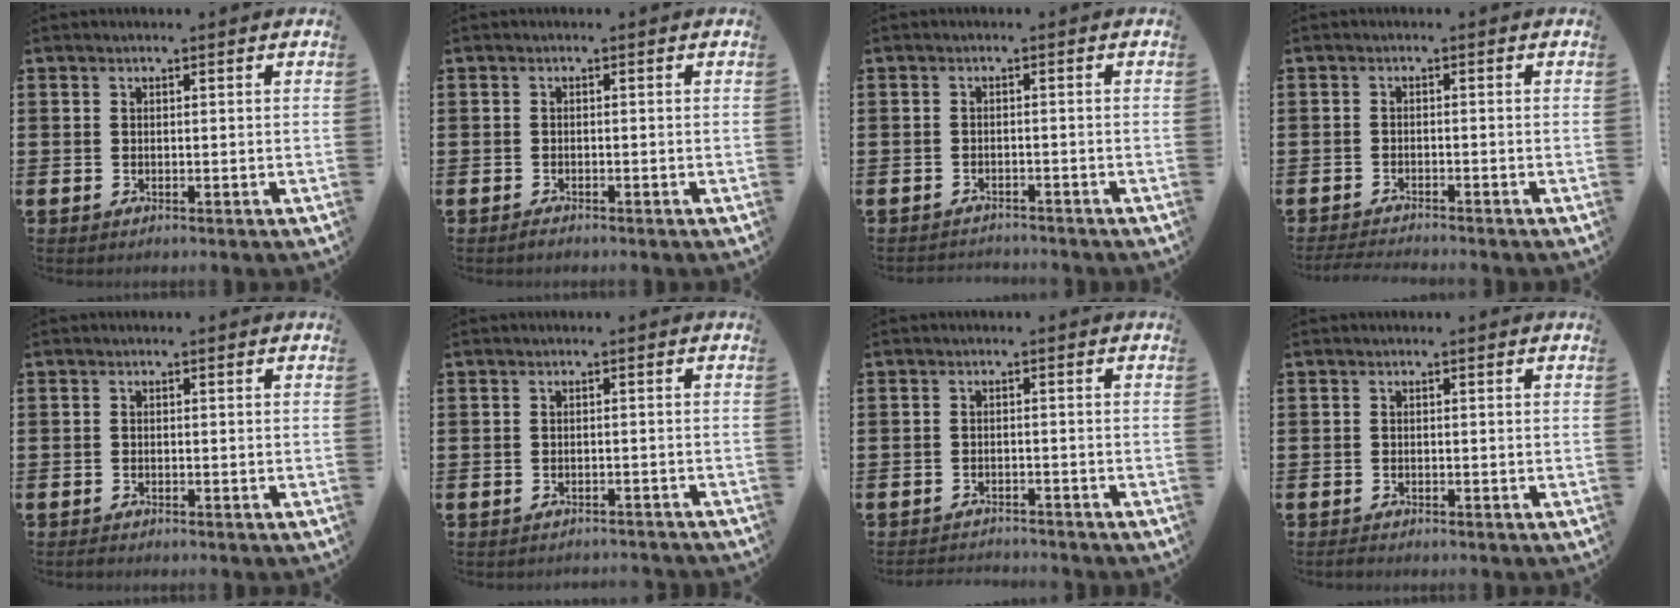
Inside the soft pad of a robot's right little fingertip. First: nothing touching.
{"total": 0.5, "force": [-0.4, 0.1, 0.2], "torque": [-0.006, -0.002, -0.009]}
{"total": 1.3, "force": [-1.3, 0.0, -0.1], "torque": [-0.002, 0.003, -0.028]}
{"total": 1.5, "force": [-1.4, -0.1, 0.3], "torque": [-0.004, 0.003, -0.029]}
{"total": 0.6, "force": [-0.6, 0.2, 0.1], "torque": [-0.004, 0.000, -0.012]}
{"total": 1.1, "force": [-1.1, -0.1, -0.2], "torque": [0.000, 0.003, -0.024]}
{"total": 1.8, "force": [-1.8, 0.0, -0.2], "torque": [-0.003, 0.003, -0.039]}
{"total": 0.6, "force": [-0.6, 0.2, 0.3], "torque": [-0.007, 0.000, -0.012]}